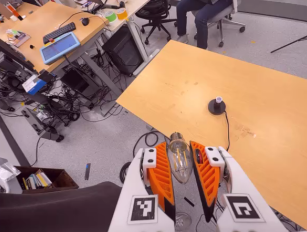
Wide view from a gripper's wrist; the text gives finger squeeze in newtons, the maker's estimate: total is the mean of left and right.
{"total": 15.3, "left": 16.7, "right": 13.9}